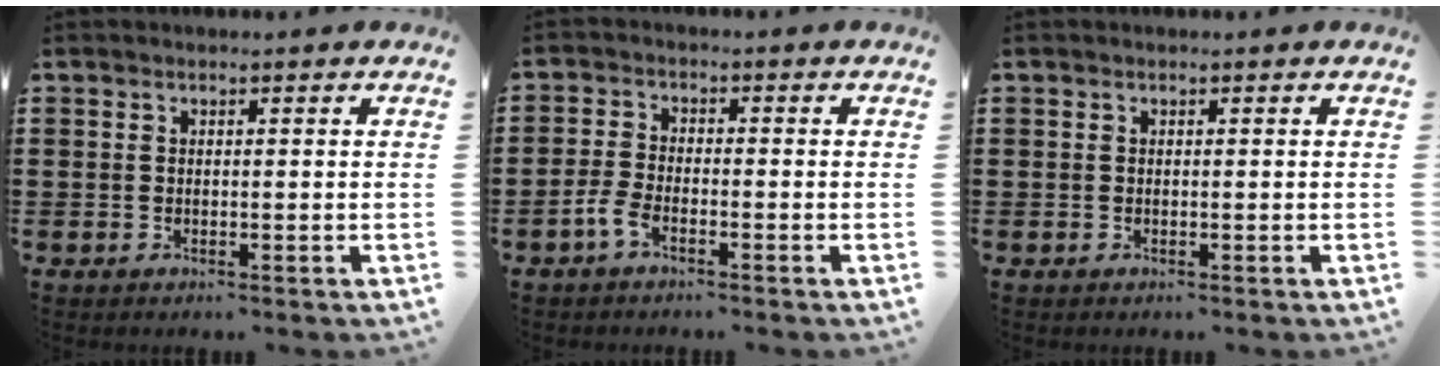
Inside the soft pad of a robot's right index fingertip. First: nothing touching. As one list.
[{"total": 3.0, "force": [-2.1, 0.8, 2.1], "torque": [-0.057, -0.003, -0.045]}, {"total": 0.0}]